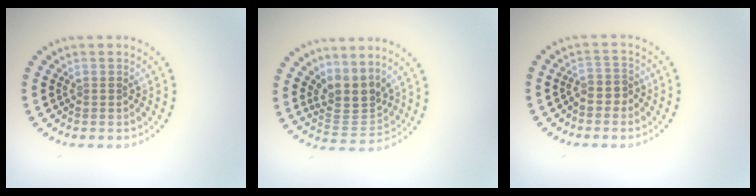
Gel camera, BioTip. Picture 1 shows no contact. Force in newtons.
{"total": 3.6, "press": 3.0, "slide": 2.1}
{"total": 1.7, "press": 1.4, "slide": 1.0}